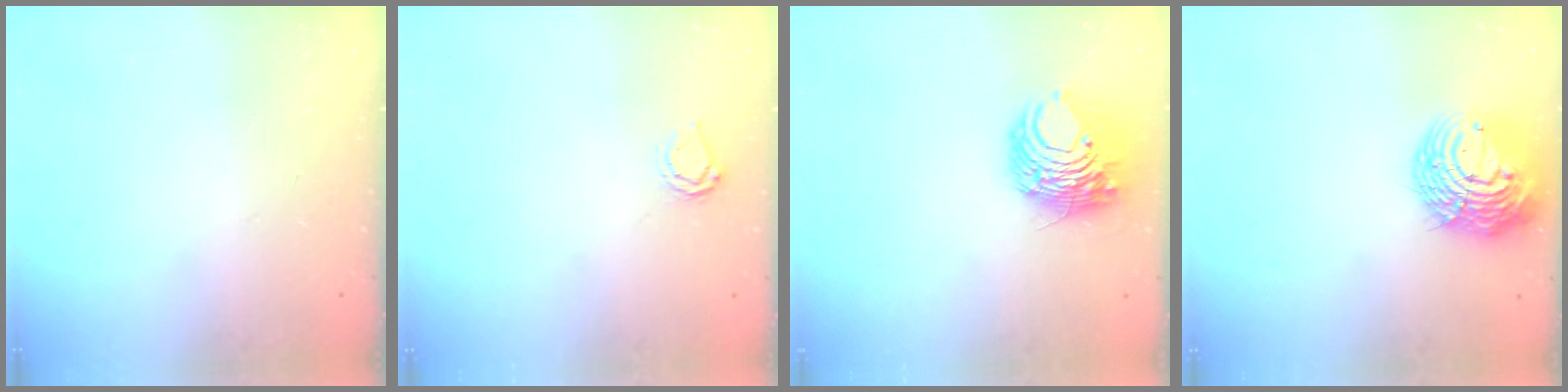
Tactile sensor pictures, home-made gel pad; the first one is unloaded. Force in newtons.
{"total": 2.3, "press": 2.3, "slide": 0.2}
{"total": 9.4, "press": 9.3, "slide": 1.5}
{"total": 14.9, "press": 14.8, "slide": 1.7}